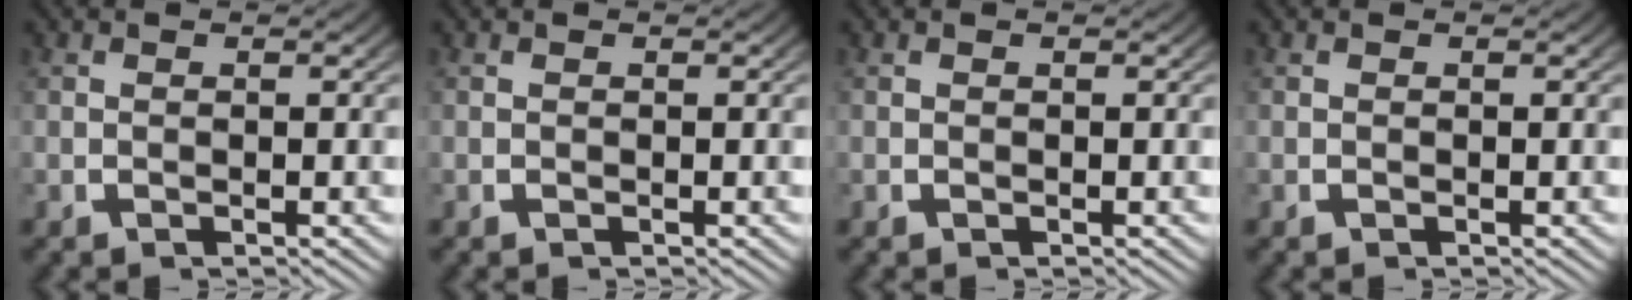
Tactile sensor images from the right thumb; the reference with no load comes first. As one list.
[{"total": 0.0}, {"total": 0.0}, {"total": 0.0}]